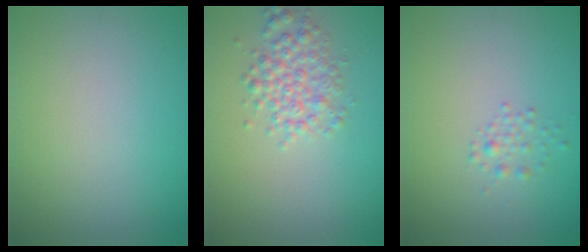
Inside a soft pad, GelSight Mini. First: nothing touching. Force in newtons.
{"total": 3.0, "press": 3.0, "slide": 0.1}
{"total": 1.0, "press": 1.0, "slide": 0.0}